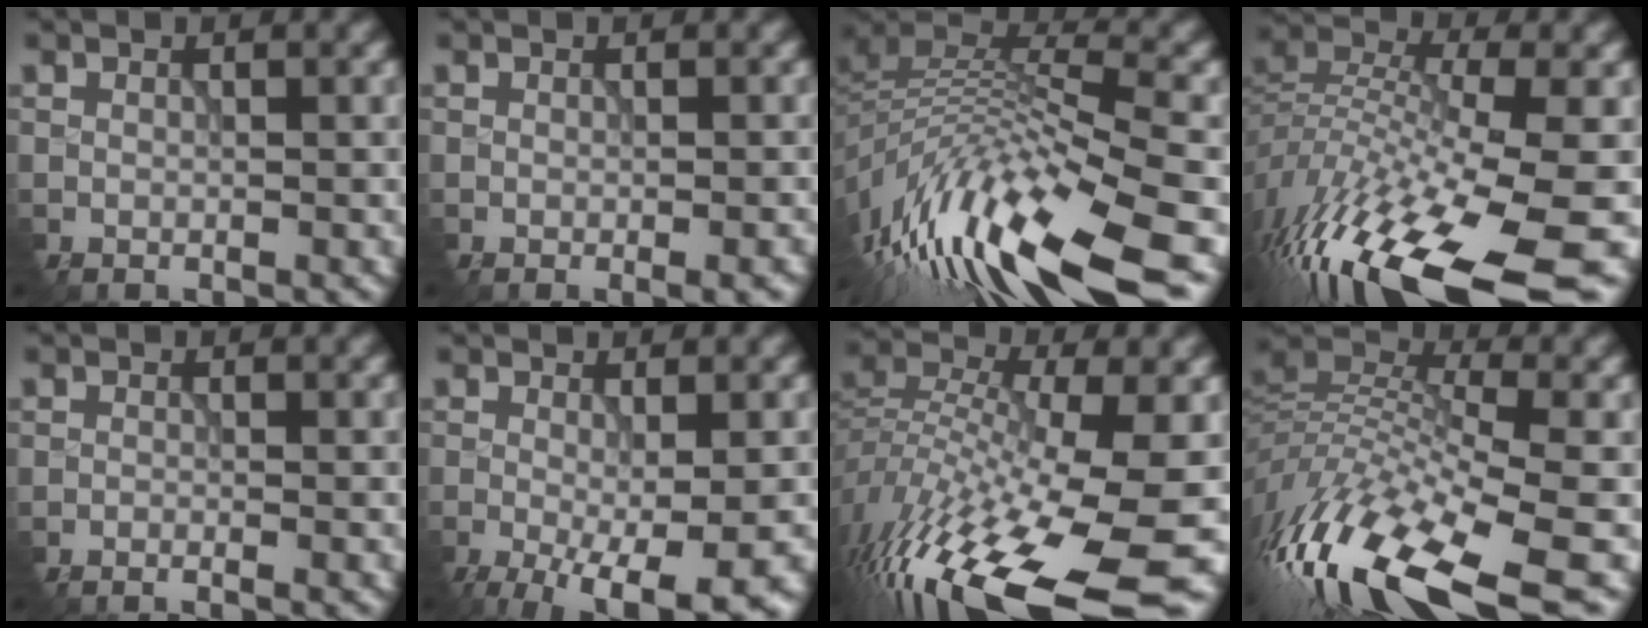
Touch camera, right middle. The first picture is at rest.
{"total": 1.4, "force": [-0.7, -0.1, 1.2], "torque": [-0.023, -0.008, -0.008]}
{"total": 13.4, "force": [-7.8, 3.8, 10.2], "torque": [-0.219, 0.013, -0.133]}
{"total": 15.8, "force": [-10.1, 4.4, 11.4], "torque": [-0.251, -0.009, -0.171]}
{"total": 1.4, "force": [-1.0, 0.3, 1.0], "torque": [-0.021, -0.003, -0.018]}
{"total": 7.9, "force": [-3.8, 2.6, 6.4], "torque": [-0.121, -0.026, -0.052]}
{"total": 16.9, "force": [-9.6, 5.3, 12.9], "torque": [-0.273, -0.013, -0.164]}
{"total": 14.0, "force": [-6.8, 5.0, 11.2], "torque": [-0.247, 0.003, -0.118]}